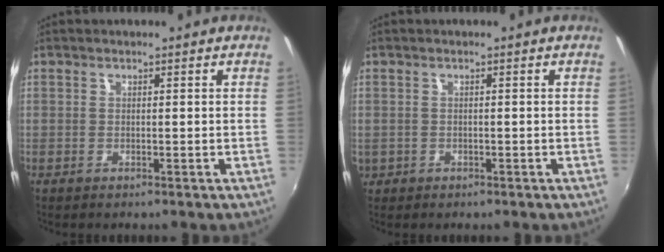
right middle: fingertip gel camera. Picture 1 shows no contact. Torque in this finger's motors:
{"motor_torque": [2.14, 0.00, 1.06, 0.21]}